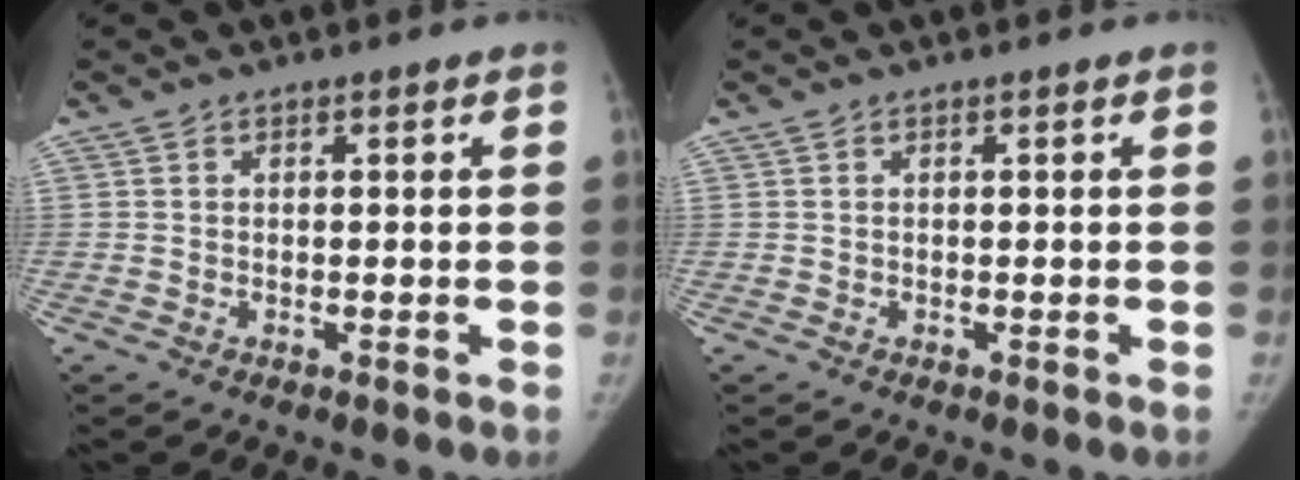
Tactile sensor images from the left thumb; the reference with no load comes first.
{"total": 0.0}